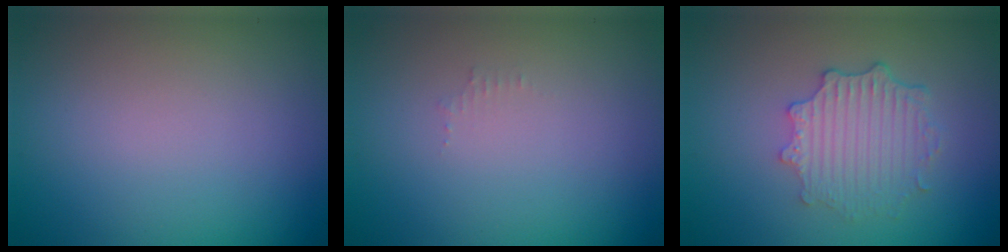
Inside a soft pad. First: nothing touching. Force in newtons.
{"total": 0.6, "press": 0.6, "slide": 0.1}
{"total": 4.0, "press": 3.2, "slide": 2.4}